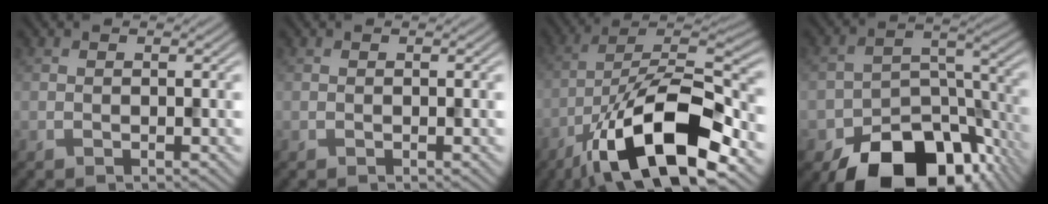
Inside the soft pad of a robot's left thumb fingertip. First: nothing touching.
{"total": 0.0}
{"total": 16.1, "force": [-8.8, 5.6, 12.3], "torque": [-0.207, 0.003, -0.172]}
{"total": 15.8, "force": [-10.4, 8.7, 8.2], "torque": [-0.140, -0.036, -0.160]}